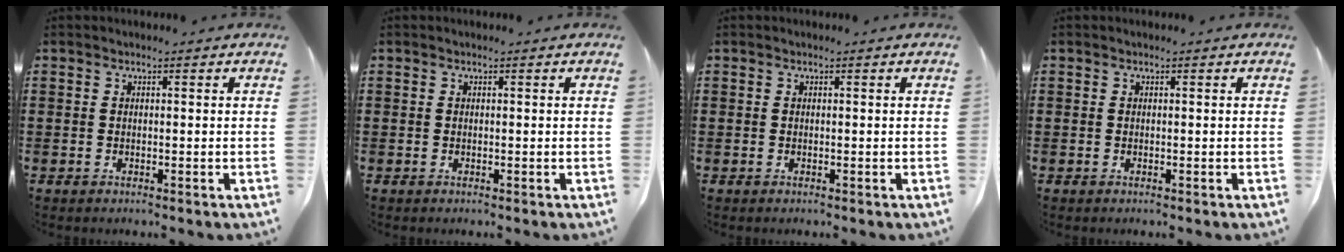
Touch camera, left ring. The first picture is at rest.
{"total": 0.0}
{"total": 0.0}
{"total": 0.0}